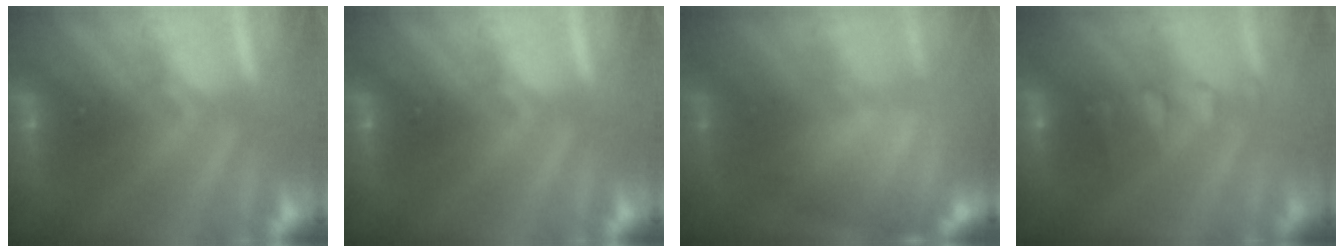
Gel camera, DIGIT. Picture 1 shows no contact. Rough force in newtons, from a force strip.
{"total": 0.0}
{"total": 7.8}
{"total": 2.4}